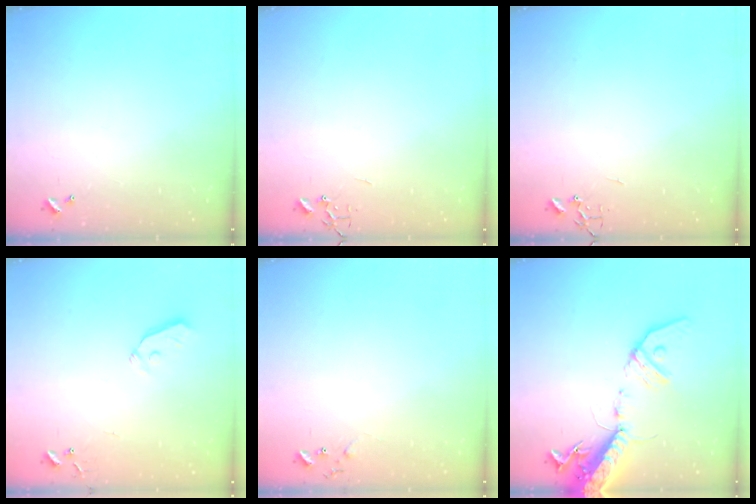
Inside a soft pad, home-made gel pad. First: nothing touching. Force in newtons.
{"total": 0.0}
{"total": 0.0}
{"total": 3.0, "press": 3.0, "slide": 0.3}
{"total": 5.1, "press": 5.0, "slide": 0.8}
{"total": 18.2, "press": 17.7, "slide": 4.0}